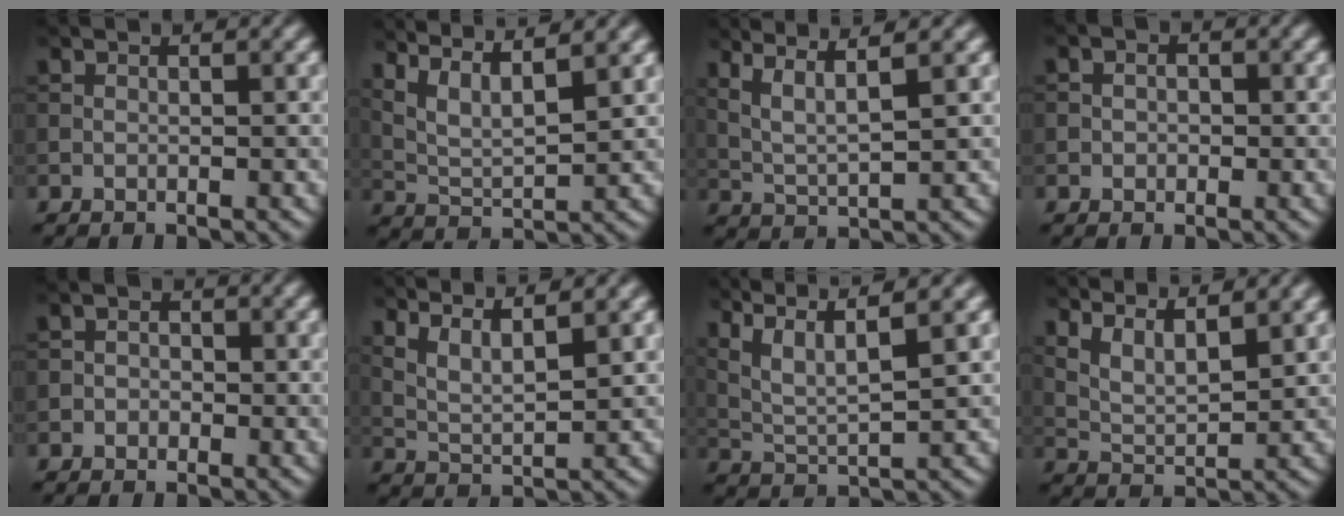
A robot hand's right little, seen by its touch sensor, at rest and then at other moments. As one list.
[{"total": 7.2, "force": [5.4, 1.9, 4.4], "torque": [-0.085, 0.019, 0.079]}, {"total": 4.7, "force": [2.8, 0.9, 3.7], "torque": [-0.075, 0.011, 0.046]}, {"total": 1.3, "force": [0.0, 1.2, 0.7], "torque": [-0.010, 0.001, -0.008]}, {"total": 1.6, "force": [-0.4, 1.4, 0.7], "torque": [-0.002, 0.003, -0.017]}, {"total": 4.9, "force": [3.6, 1.0, 3.1], "torque": [-0.056, 0.010, 0.057]}, {"total": 8.2, "force": [5.7, 1.9, 5.6], "torque": [-0.113, 0.030, 0.078]}, {"total": 5.0, "force": [3.9, 1.4, 2.8], "torque": [-0.056, 0.006, 0.065]}]